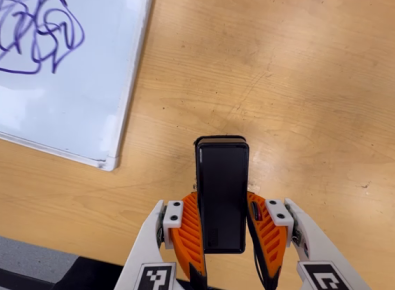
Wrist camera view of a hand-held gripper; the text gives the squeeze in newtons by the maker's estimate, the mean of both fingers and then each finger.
{"total": 5.9, "left": 4.2, "right": 7.6}